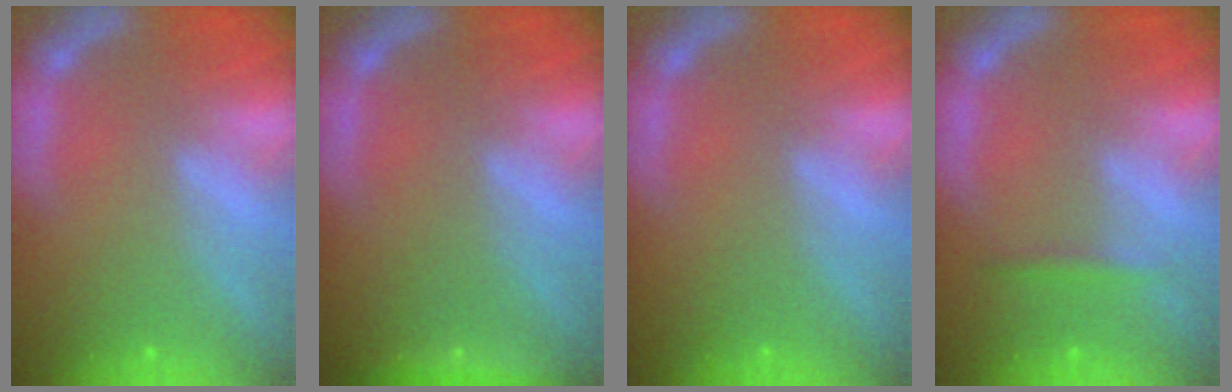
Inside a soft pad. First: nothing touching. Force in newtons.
{"total": 2.4}
{"total": 0.0}
{"total": 1.4}